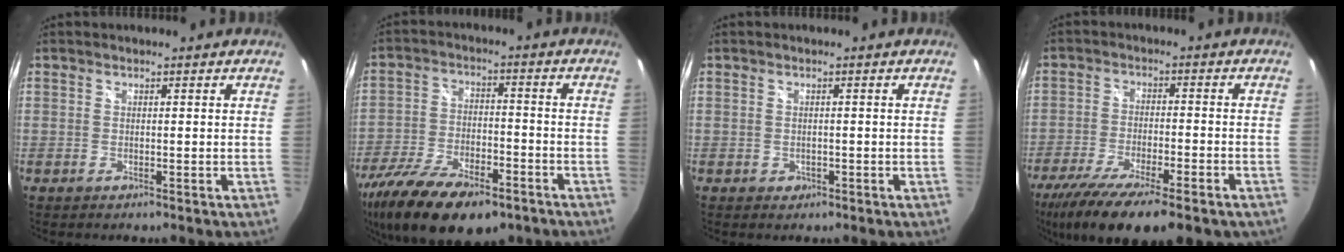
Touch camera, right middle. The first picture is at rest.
{"total": 22.2, "force": [-15.2, 9.1, 13.4], "torque": [-0.283, -0.050, -0.252]}
{"total": 1.3, "force": [-0.5, 1.2, 0.4], "torque": [-0.007, -0.002, -0.005]}
{"total": 19.6, "force": [-14.1, 5.3, 12.6], "torque": [-0.241, -0.065, -0.221]}